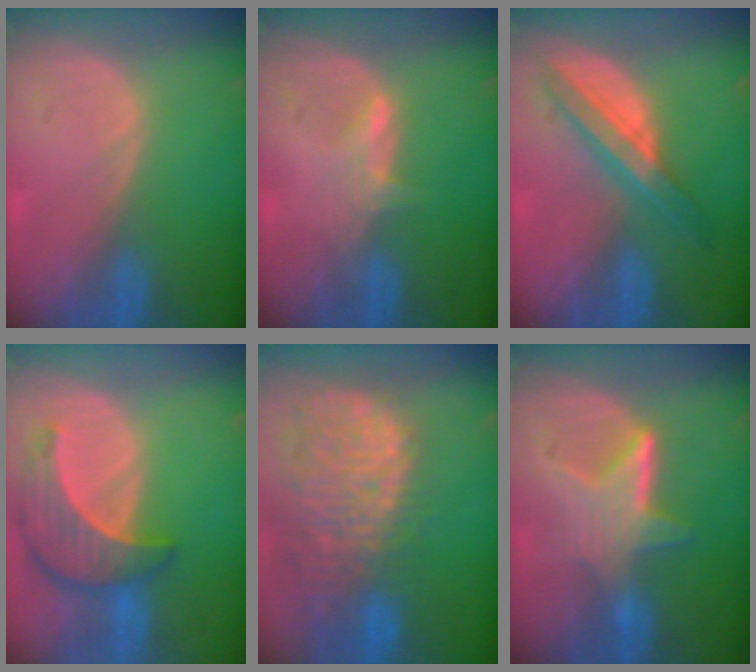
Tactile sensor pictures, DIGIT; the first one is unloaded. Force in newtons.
{"total": 2.6, "press": 2.5, "slide": 0.3}
{"total": 6.2, "press": 6.2, "slide": 0.1}
{"total": 8.8, "press": 8.0, "slide": 3.7}
{"total": 14.4, "press": 11.8, "slide": 8.2}
{"total": 6.6, "press": 6.0, "slide": 2.7}